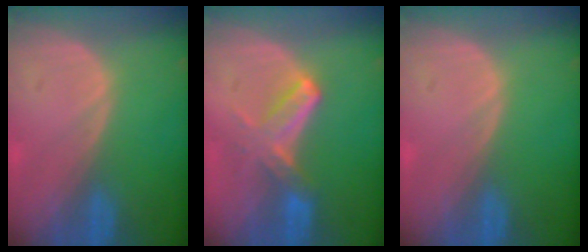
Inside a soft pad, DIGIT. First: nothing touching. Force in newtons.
{"total": 5.7, "press": 5.5, "slide": 1.4}
{"total": 0.0}